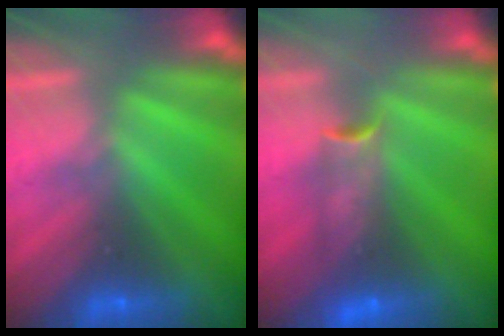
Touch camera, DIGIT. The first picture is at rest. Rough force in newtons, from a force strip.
{"total": 7.7}